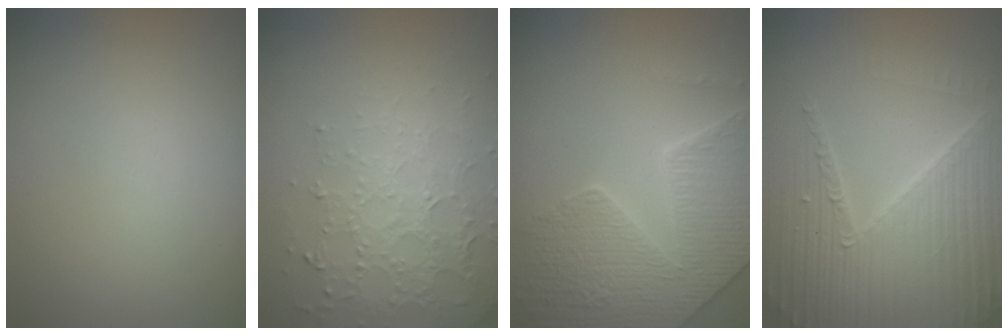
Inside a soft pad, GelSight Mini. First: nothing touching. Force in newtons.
{"total": 4.7, "press": 3.4, "slide": 3.1}
{"total": 8.0, "press": 6.3, "slide": 5.0}
{"total": 7.1, "press": 6.9, "slide": 1.6}